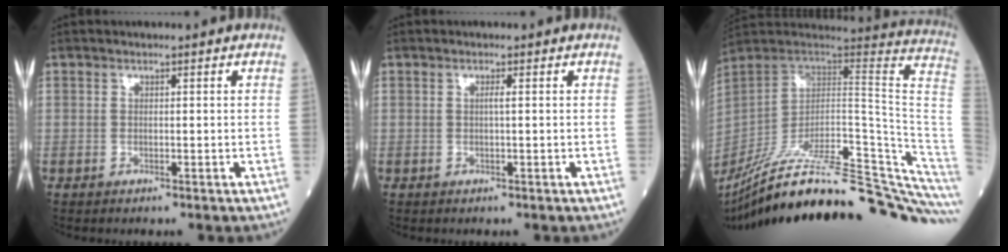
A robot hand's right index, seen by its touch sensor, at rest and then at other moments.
{"total": 0.7, "force": [0.0, -0.1, 0.7], "torque": [-0.013, 0.001, 0.000]}
{"total": 35.8, "force": [-29.7, 1.6, 19.9], "torque": [-0.198, -0.030, -0.427]}